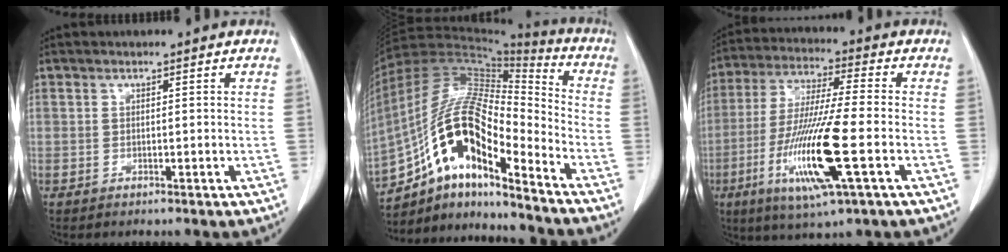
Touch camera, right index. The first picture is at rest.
{"total": 17.8, "force": [-10.2, 4.6, 13.8], "torque": [-0.264, 0.033, -0.177]}
{"total": 15.3, "force": [-4.7, 0.4, 14.6], "torque": [-0.296, -0.022, -0.088]}